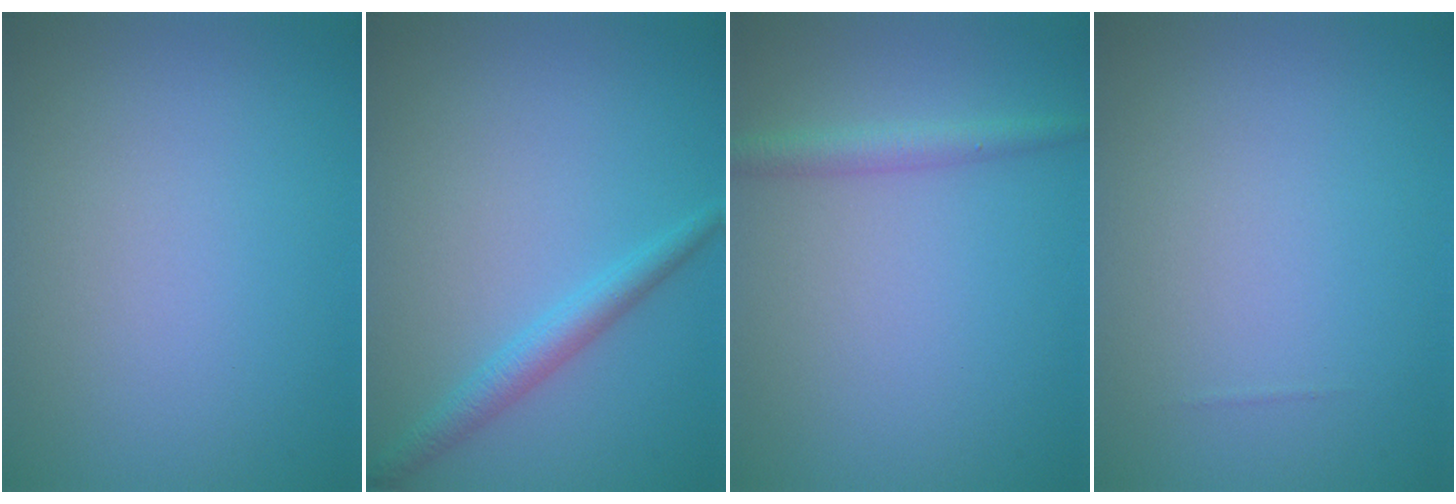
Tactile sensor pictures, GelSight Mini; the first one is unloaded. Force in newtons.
{"total": 2.3, "press": 2.3, "slide": 0.2}
{"total": 2.0, "press": 2.0, "slide": 0.0}
{"total": 0.0}